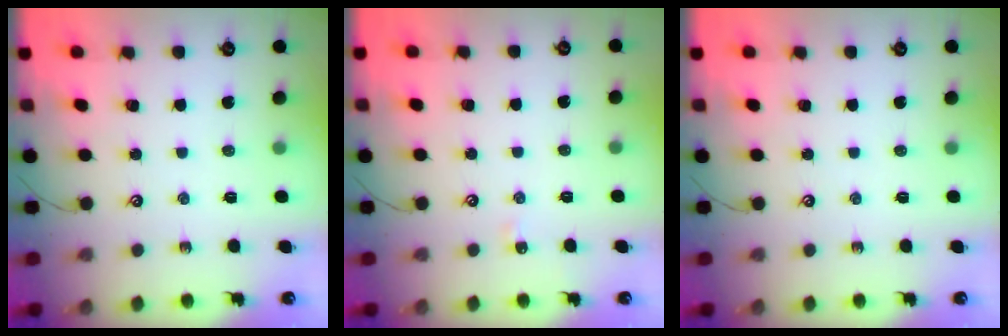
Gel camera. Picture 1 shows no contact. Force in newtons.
{"total": 3.0, "press": 3.0, "slide": 0.5}
{"total": 0.0}